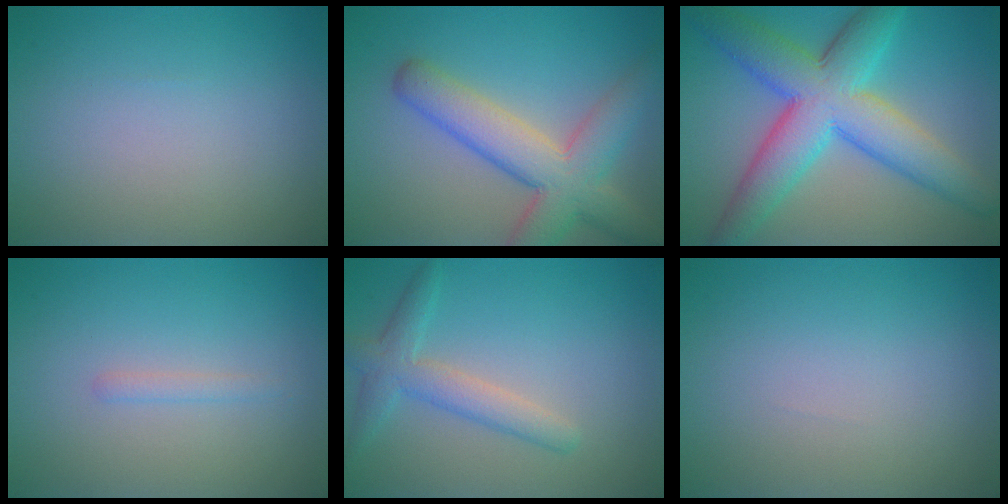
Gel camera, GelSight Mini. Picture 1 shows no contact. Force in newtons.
{"total": 7.3, "press": 7.3, "slide": 0.5}
{"total": 9.9, "press": 9.9, "slide": 0.2}
{"total": 0.8, "press": 0.8, "slide": 0.0}
{"total": 3.2, "press": 3.2, "slide": 0.2}
{"total": 0.0}